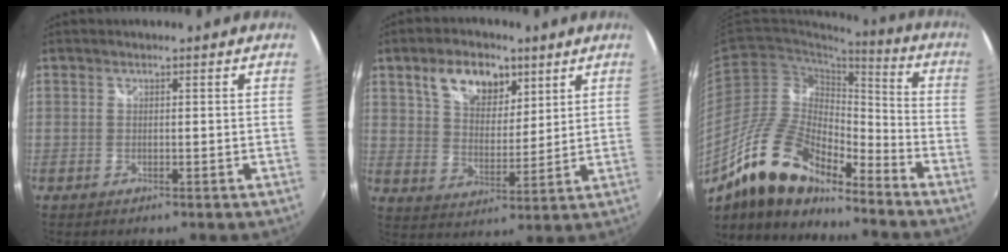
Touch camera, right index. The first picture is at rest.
{"total": 11.1, "force": [6.2, 6.5, 6.5], "torque": [-0.114, 0.020, 0.110]}
{"total": 16.8, "force": [-12.8, 5.9, 9.0], "torque": [-0.175, 0.007, -0.242]}